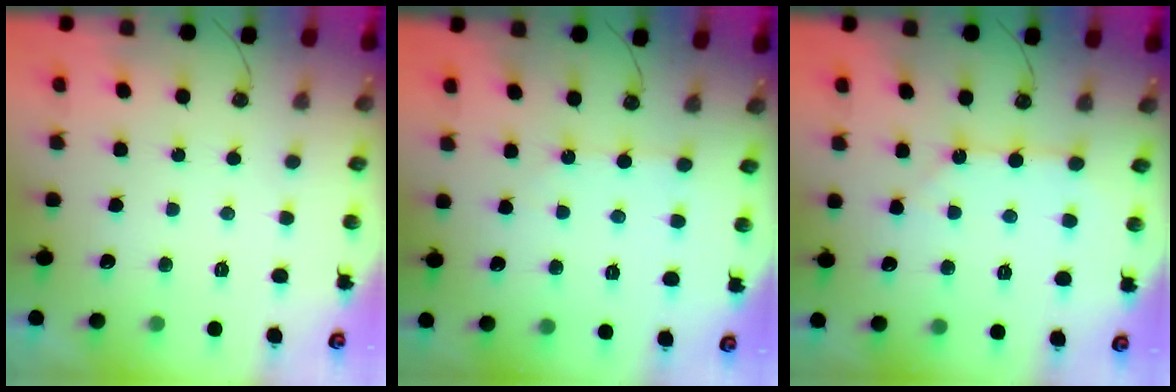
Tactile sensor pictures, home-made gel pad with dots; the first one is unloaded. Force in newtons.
{"total": 3.2, "press": 3.1, "slide": 0.4}
{"total": 2.5, "press": 2.5, "slide": 0.2}